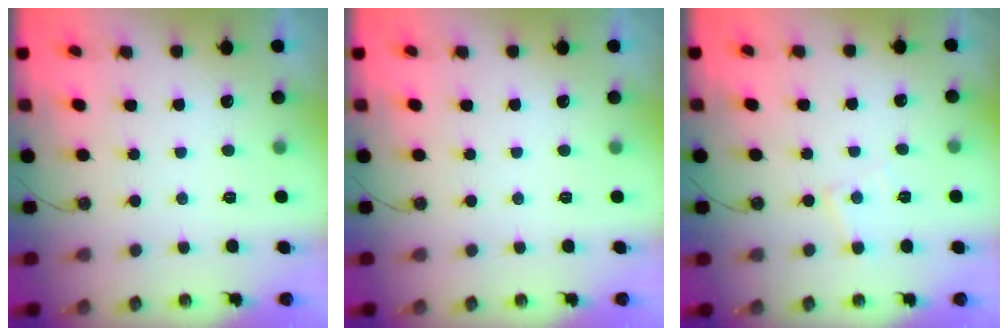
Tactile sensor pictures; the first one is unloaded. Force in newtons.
{"total": 0.0}
{"total": 6.3, "press": 6.2, "slide": 0.8}